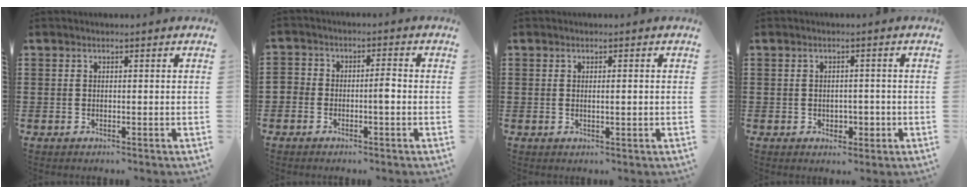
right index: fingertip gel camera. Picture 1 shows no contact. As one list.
[{"total": 2.5, "force": [-1.3, 1.3, 1.7], "torque": [-0.037, 0.008, -0.028]}, {"total": 1.2, "force": [0.0, 0.2, 1.2], "torque": [-0.022, -0.001, 0.001]}, {"total": 2.2, "force": [-0.5, 1.6, 1.4], "torque": [-0.030, 0.002, -0.013]}]